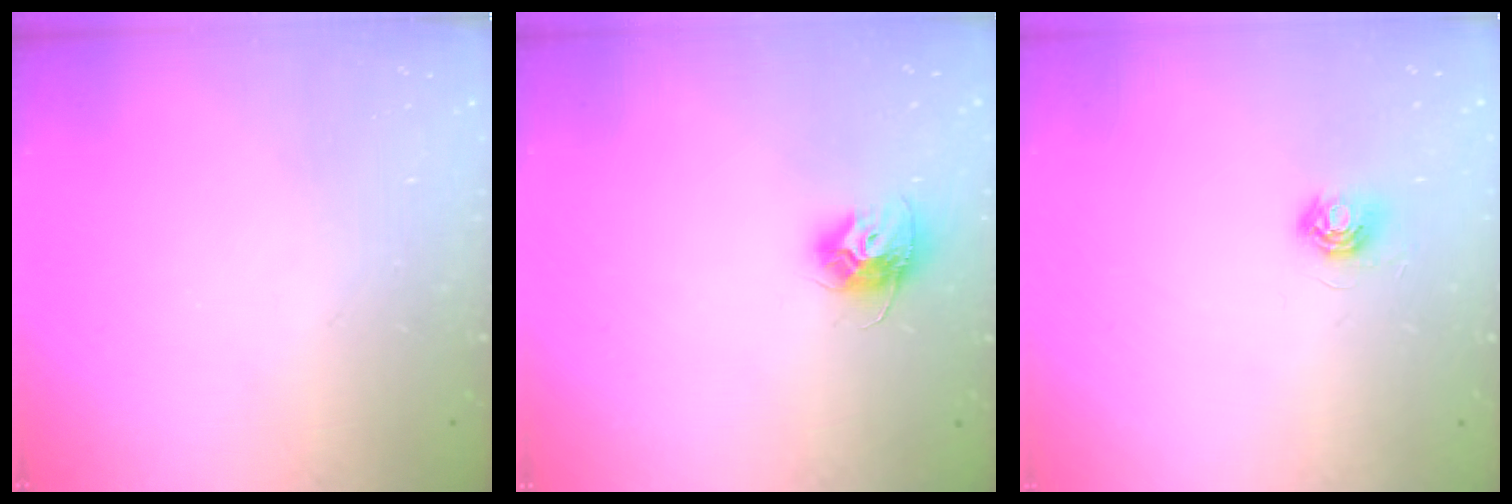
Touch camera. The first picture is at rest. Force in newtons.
{"total": 9.8, "press": 9.8, "slide": 0.3}
{"total": 5.1, "press": 5.1, "slide": 0.5}